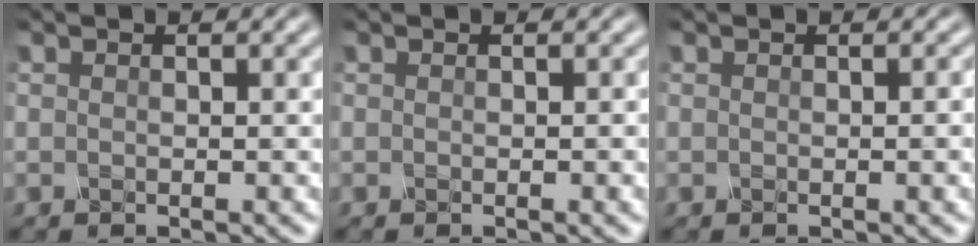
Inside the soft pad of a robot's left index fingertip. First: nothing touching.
{"total": 0.7, "force": [-0.1, 0.3, 0.6], "torque": [-0.003, 0.001, -0.004]}
{"total": 2.1, "force": [-0.1, 0.7, 2.0], "torque": [-0.016, 0.005, -0.006]}